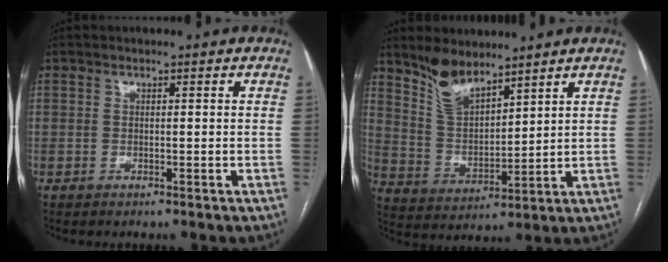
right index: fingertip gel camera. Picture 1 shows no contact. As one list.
[{"total": 8.2, "force": [6.9, 2.6, 3.6], "torque": [-0.076, -0.003, 0.148]}]